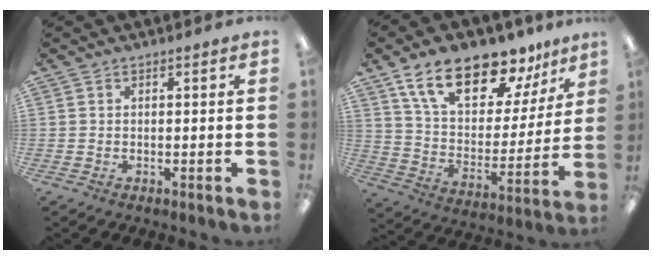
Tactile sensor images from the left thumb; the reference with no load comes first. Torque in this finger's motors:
{"motor_torque": [2.29, 1.89, 1.48, -1.29, 0.16]}